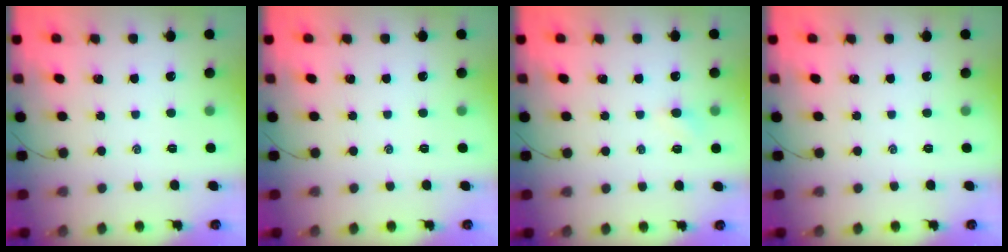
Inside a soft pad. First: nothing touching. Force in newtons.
{"total": 0.0}
{"total": 2.7, "press": 2.6, "slide": 0.9}
{"total": 0.0}